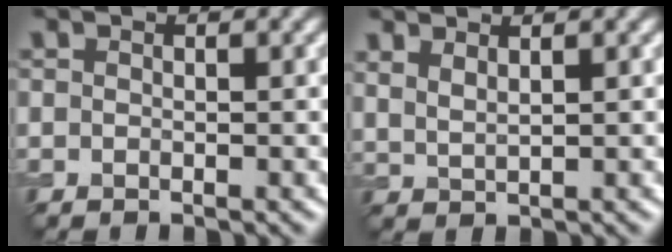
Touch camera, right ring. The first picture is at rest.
{"total": 1.8, "force": [1.5, 0.5, 0.9], "torque": [-0.017, 0.003, 0.033]}